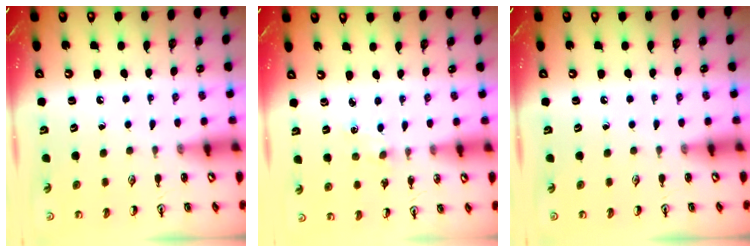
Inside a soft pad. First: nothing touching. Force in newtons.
{"total": 1.3, "press": 1.3, "slide": 0.3}
{"total": 0.0}